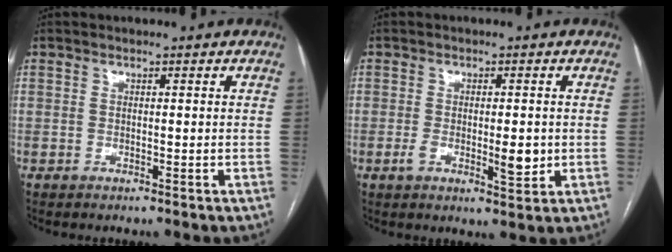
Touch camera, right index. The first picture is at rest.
{"total": 5.1, "force": [-0.9, 1.5, 4.7], "torque": [-0.077, -0.005, -0.011]}